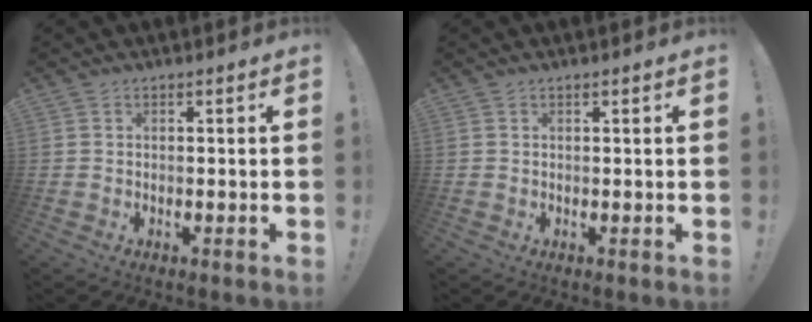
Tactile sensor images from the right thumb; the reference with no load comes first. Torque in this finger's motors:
{"motor_torque": [0.08, 0.02, -0.11, 0.06, 0.07]}